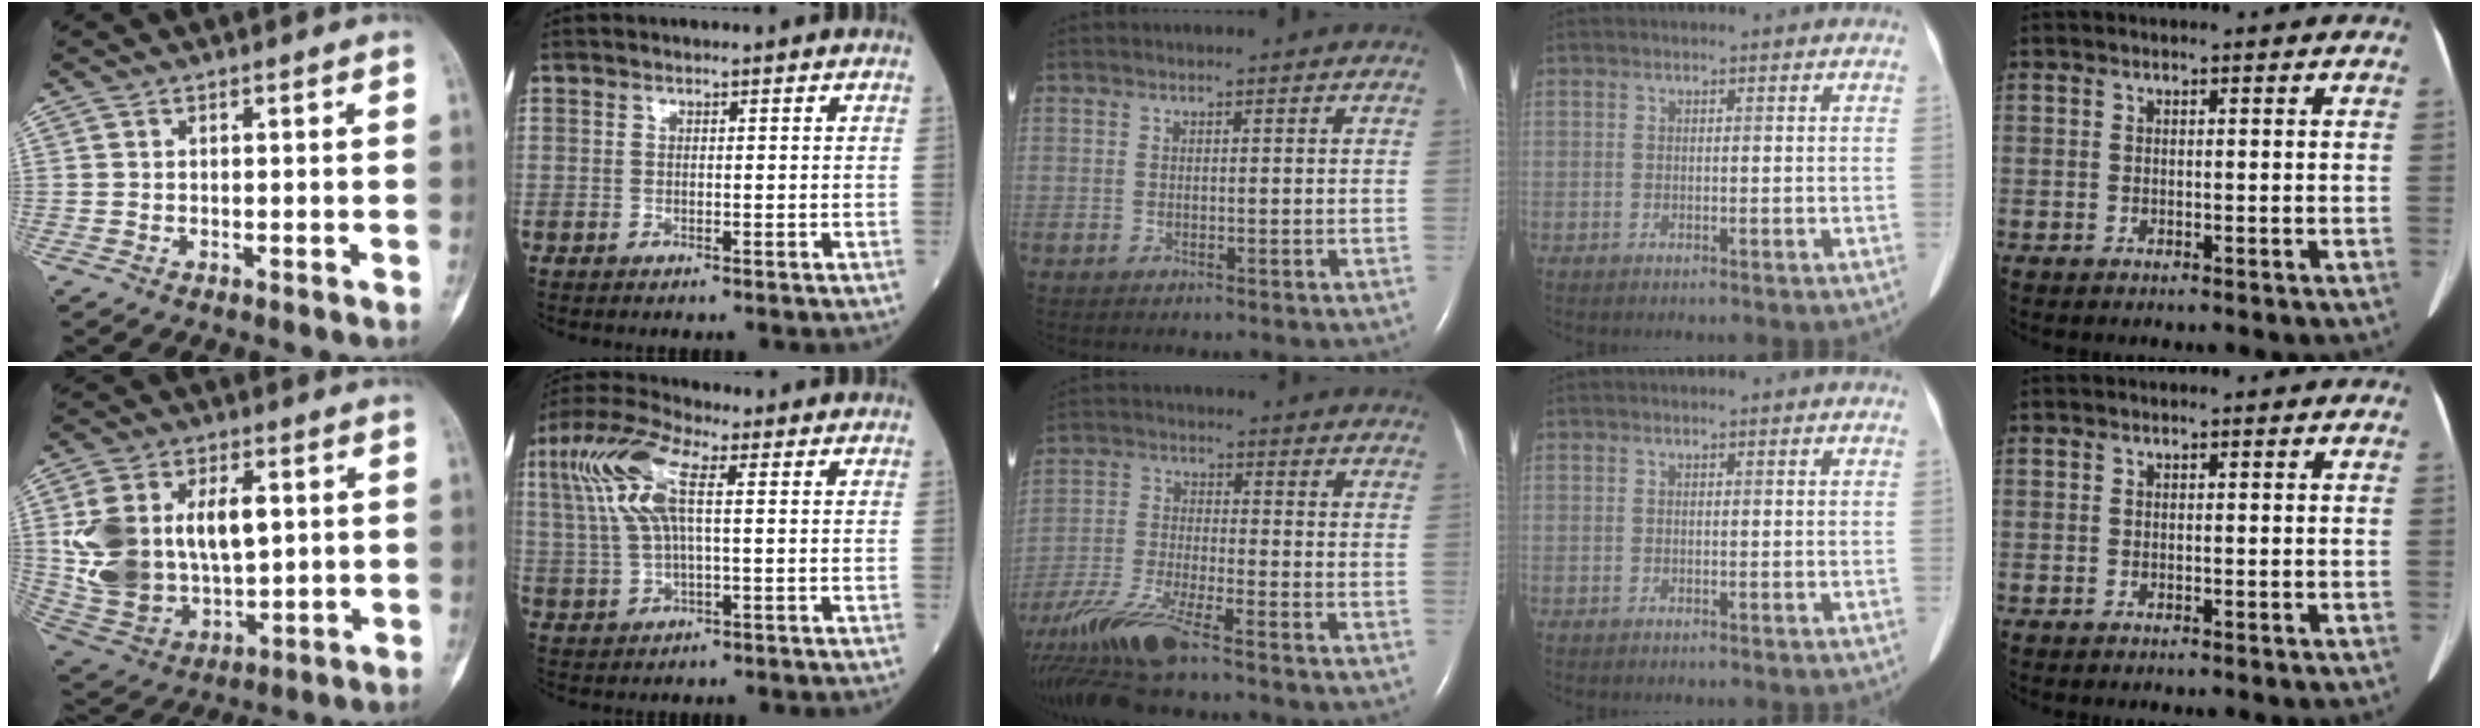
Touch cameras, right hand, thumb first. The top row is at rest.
{"thumb": {"total": 19.5, "force": [3.1, 12.3, 14.8], "torque": [-0.261, -0.003, 0.075]}, "index": {"total": 9.7, "force": [2.7, 2.8, 8.9], "torque": [-0.214, 0.029, 0.056]}, "middle": {"total": 12.7, "force": [-10.1, 0.9, 7.6], "torque": [-0.159, -0.027, -0.186]}}